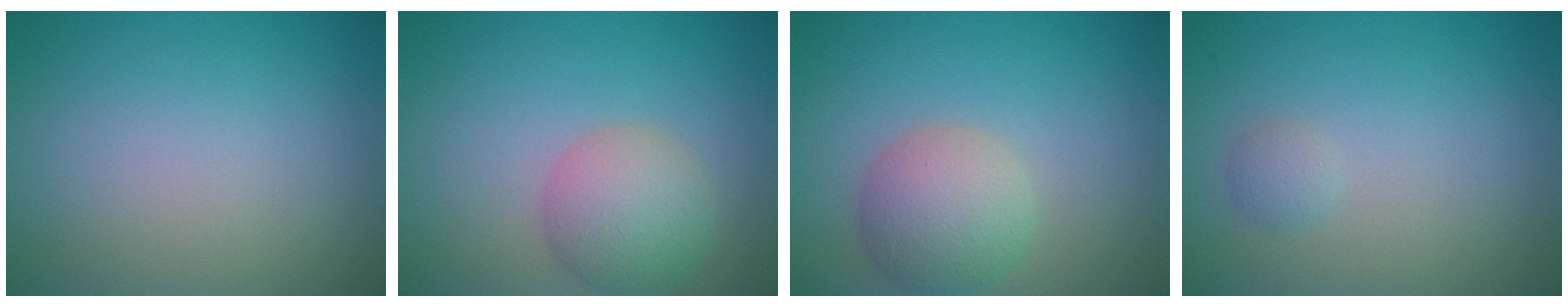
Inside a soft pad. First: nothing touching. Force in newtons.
{"total": 4.4, "press": 4.4, "slide": 0.3}
{"total": 4.6, "press": 4.6, "slide": 0.2}
{"total": 0.9, "press": 0.9, "slide": 0.0}